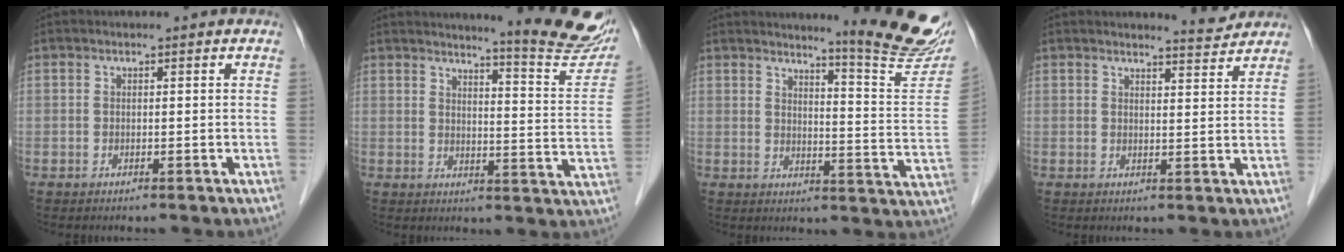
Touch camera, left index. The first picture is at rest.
{"total": 14.9, "force": [13.6, -0.1, 6.1], "torque": [-0.074, -0.077, 0.151]}
{"total": 15.1, "force": [13.3, -0.7, 7.1], "torque": [-0.089, -0.089, 0.153]}
{"total": 3.3, "force": [3.3, -0.2, 0.0], "torque": [-0.011, -0.017, 0.043]}